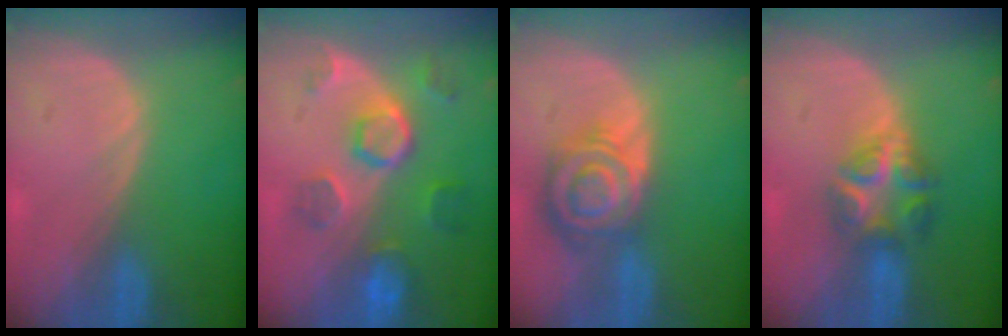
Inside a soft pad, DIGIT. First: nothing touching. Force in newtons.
{"total": 8.6, "press": 7.7, "slide": 4.0}
{"total": 8.6, "press": 7.5, "slide": 4.1}
{"total": 6.0, "press": 5.9, "slide": 0.4}